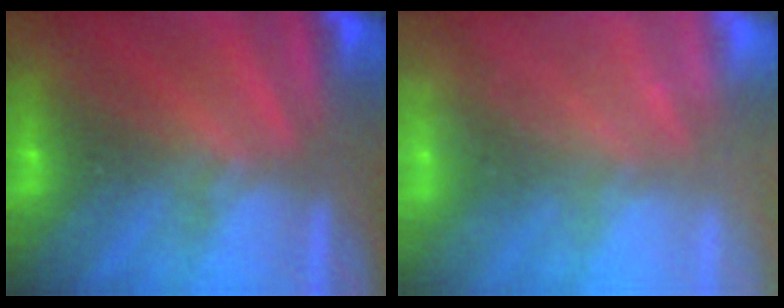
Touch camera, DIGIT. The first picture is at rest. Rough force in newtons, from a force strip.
{"total": 2.3}